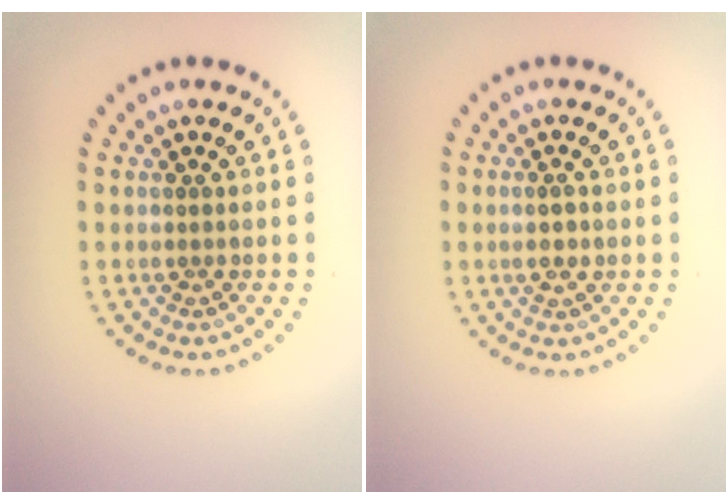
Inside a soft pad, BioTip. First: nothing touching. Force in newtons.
{"total": 1.6, "press": 1.4, "slide": 0.6}